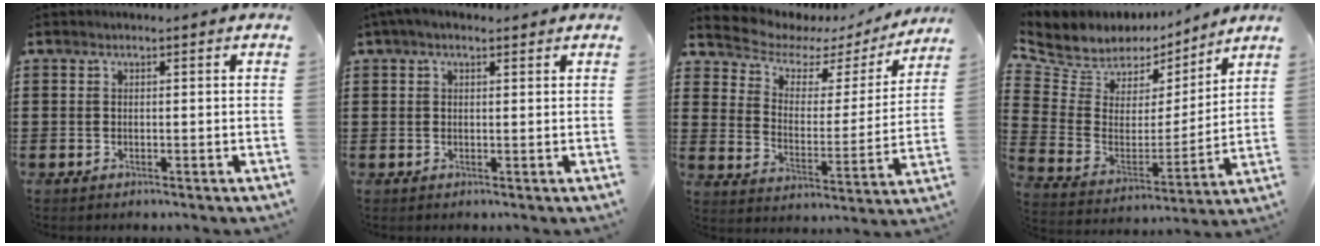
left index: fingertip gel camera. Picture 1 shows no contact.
{"total": 1.8, "force": [1.1, 0.6, 1.3], "torque": [-0.027, 0.006, 0.020]}
{"total": 4.8, "force": [4.0, 2.5, 1.2], "torque": [-0.054, -0.025, 0.062]}
{"total": 6.8, "force": [5.5, 3.9, 0.3], "torque": [-0.053, -0.045, 0.099]}